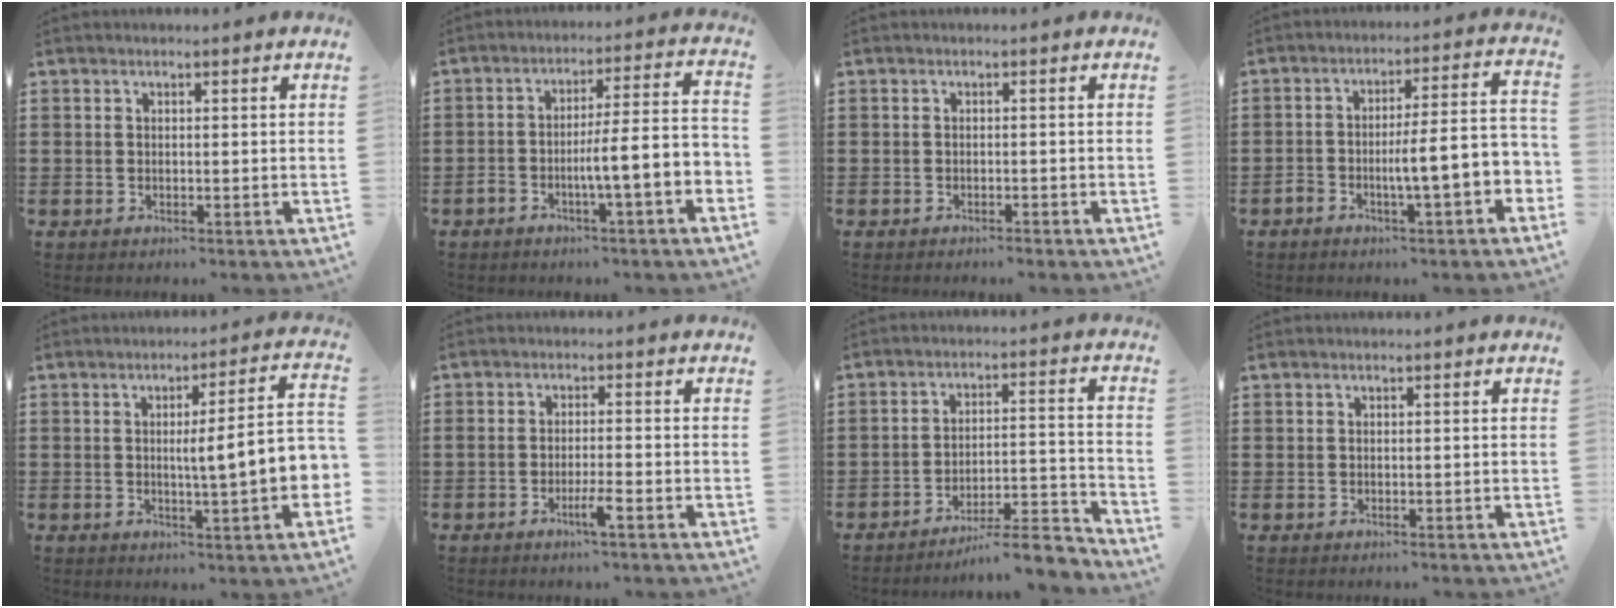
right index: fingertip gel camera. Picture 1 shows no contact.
{"total": 6.8, "force": [-3.3, 0.3, 5.9], "torque": [-0.100, -0.009, -0.064]}
{"total": 0.8, "force": [-0.8, 0.0, 0.1], "torque": [-0.005, -0.002, -0.017]}
{"total": 7.7, "force": [-3.2, 1.4, 6.8], "torque": [-0.105, -0.005, -0.058]}
{"total": 8.0, "force": [-0.2, 0.5, 8.0], "torque": [-0.124, -0.016, -0.012]}
{"total": 3.1, "force": [-1.8, 0.0, 2.6], "torque": [-0.049, -0.008, -0.035]}
{"total": 7.4, "force": [-6.8, 0.4, 3.1], "torque": [-0.042, 0.004, -0.128]}
{"total": 0.0}